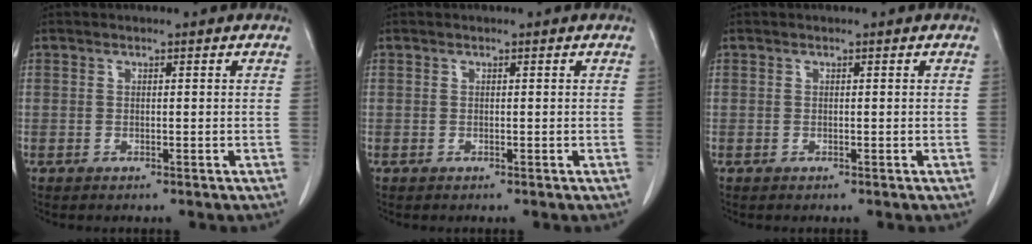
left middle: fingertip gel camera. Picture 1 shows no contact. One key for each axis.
{"total": 0.0}
{"total": 0.0}